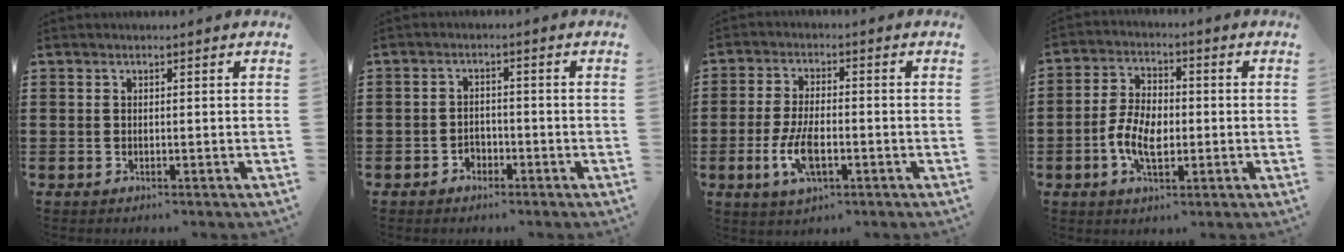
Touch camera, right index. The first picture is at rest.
{"total": 2.0, "force": [-1.4, 1.3, 0.5], "torque": [-0.016, -0.002, -0.031]}
{"total": 6.7, "force": [-2.2, 2.7, 5.7], "torque": [-0.129, -0.007, -0.043]}
{"total": 7.0, "force": [-1.7, 3.8, 5.6], "torque": [-0.126, 0.004, -0.036]}